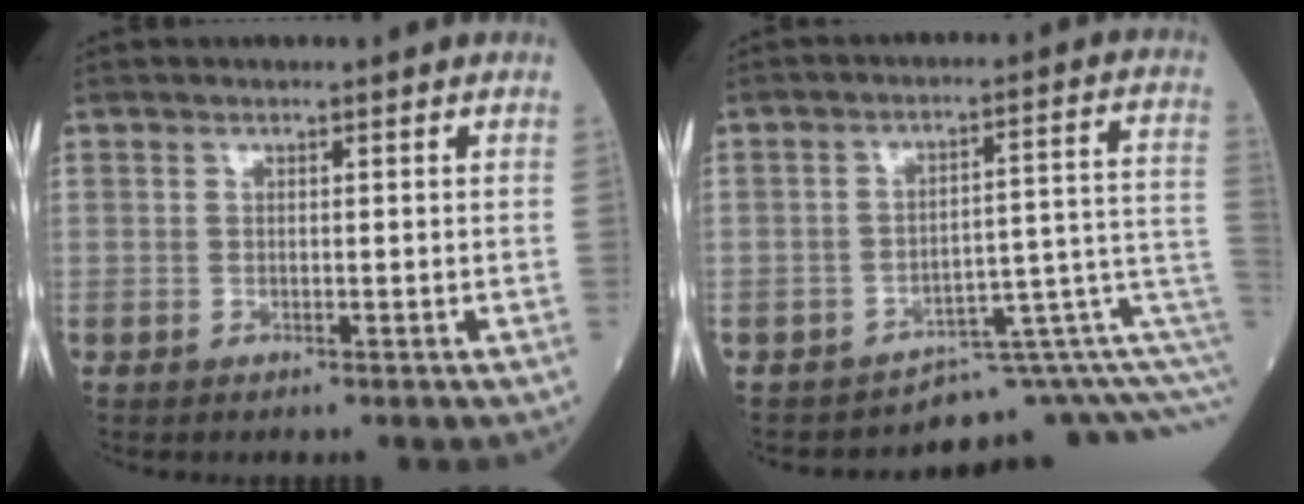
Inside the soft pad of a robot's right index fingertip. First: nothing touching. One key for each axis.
{"total": 7.1, "fx": -5.9, "fy": 0.9, "fz": 3.8, "tx": -0.028, "ty": 0.102, "tz": -0.068}